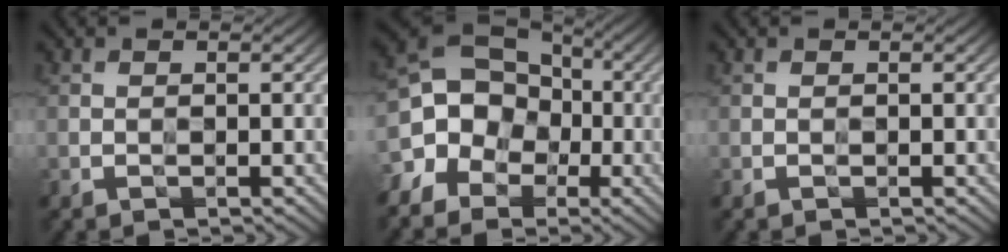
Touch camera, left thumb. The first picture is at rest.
{"total": 11.3, "force": [-2.7, 9.5, 5.5], "torque": [-0.122, -0.009, -0.076]}
{"total": 0.0}